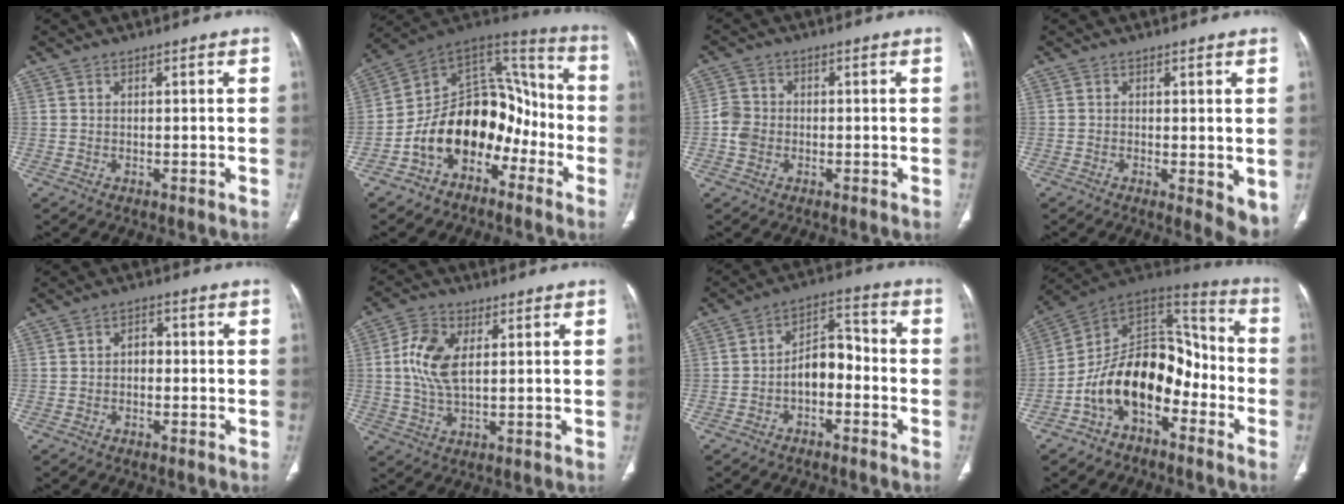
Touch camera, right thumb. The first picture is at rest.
{"total": 18.5, "force": [-7.5, 12.5, 11.4], "torque": [-0.134, 0.109, -0.130]}
{"total": 3.9, "force": [-0.9, 3.3, 1.8], "torque": [-0.025, 0.009, -0.023]}
{"total": 5.5, "force": [-0.6, 2.1, 5.1], "torque": [-0.061, -0.015, -0.009]}
{"total": 2.4, "force": [-0.4, 1.8, 1.6], "torque": [-0.008, 0.012, -0.014]}
{"total": 8.7, "force": [1.7, 4.8, 7.1], "torque": [-0.149, 0.002, 0.033]}
{"total": 7.7, "force": [-2.4, 4.7, 5.6], "torque": [-0.070, 0.045, -0.049]}
{"total": 17.9, "force": [-7.0, 11.2, 12.1], "torque": [-0.165, 0.098, -0.130]}